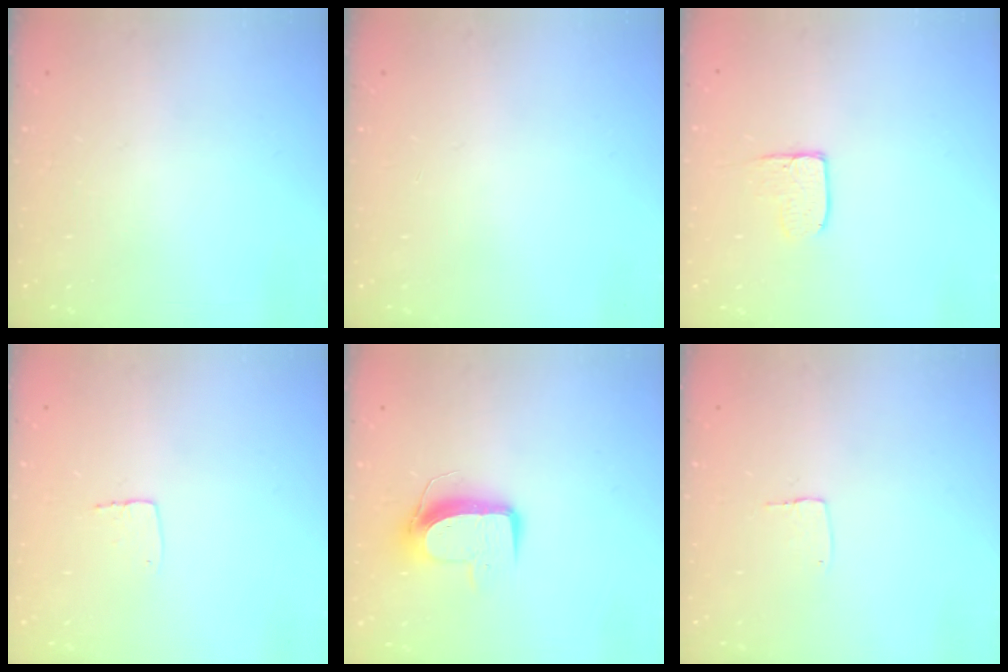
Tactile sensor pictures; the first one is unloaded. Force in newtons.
{"total": 0.0}
{"total": 6.3, "press": 6.2, "slide": 0.5}
{"total": 4.0, "press": 4.0, "slide": 0.3}
{"total": 8.9, "press": 8.9, "slide": 0.7}
{"total": 3.8, "press": 3.8, "slide": 0.1}